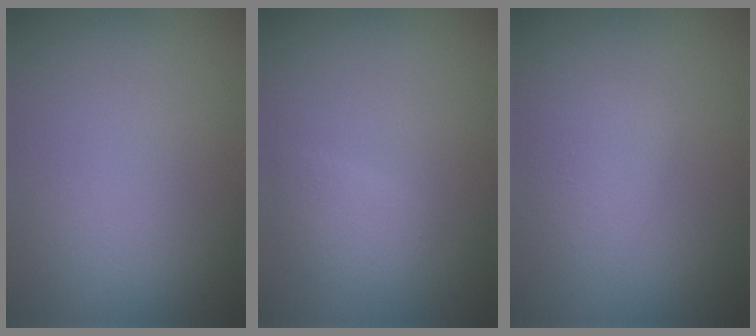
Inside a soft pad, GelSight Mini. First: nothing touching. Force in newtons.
{"total": 1.6, "press": 1.6, "slide": 0.1}
{"total": 2.1, "press": 2.1, "slide": 0.1}